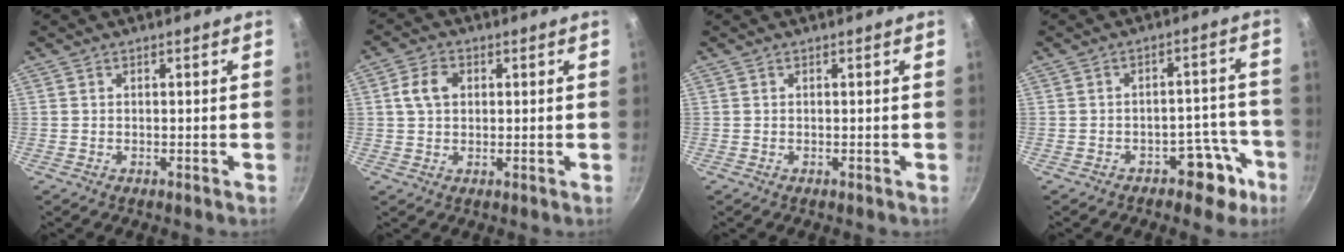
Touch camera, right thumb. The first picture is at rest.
{"total": 5.2, "force": [1.1, 3.8, 3.4], "torque": [-0.063, 0.008, 0.018]}
{"total": 0.0}
{"total": 6.9, "force": [-4.3, 4.0, 3.7], "torque": [-0.015, 0.051, -0.058]}